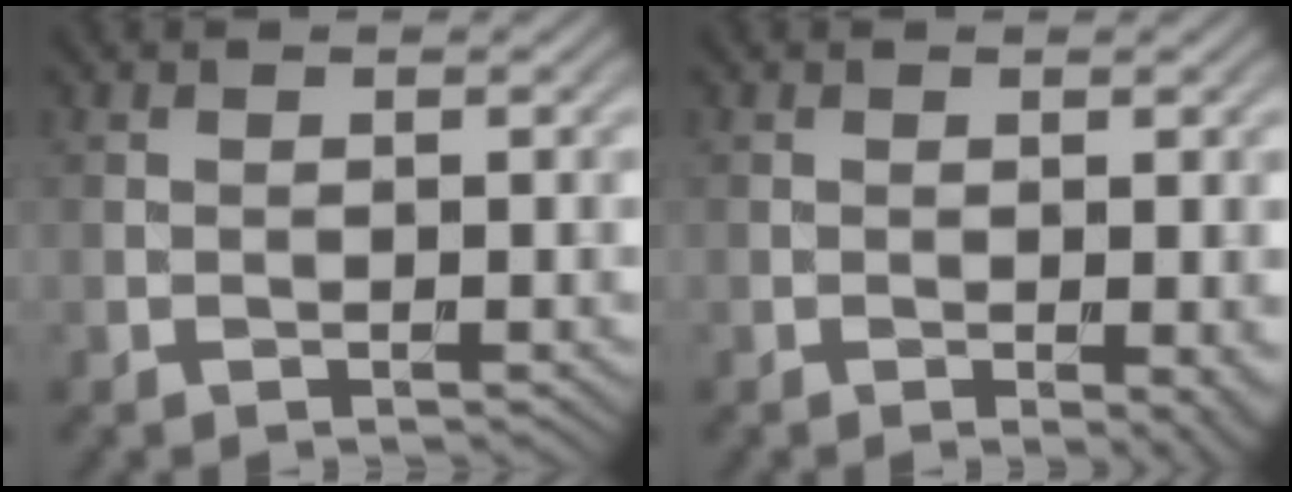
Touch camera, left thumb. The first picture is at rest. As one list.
[{"total": 1.4, "force": [-0.3, 0.3, 1.4], "torque": [-0.015, -0.005, -0.003]}]